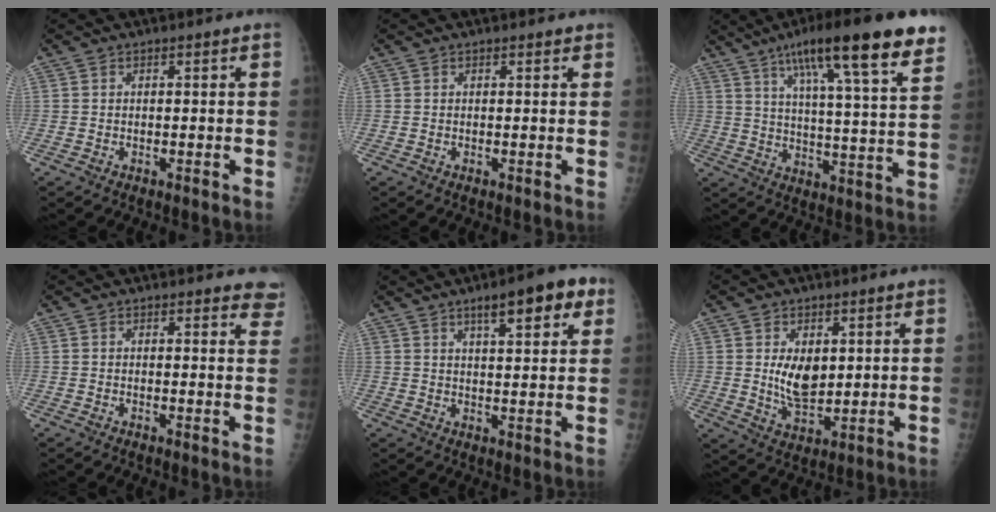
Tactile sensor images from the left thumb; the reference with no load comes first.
{"total": 0.6, "force": [0.5, 0.3, 0.2], "torque": [-0.004, -0.003, 0.004]}
{"total": 21.8, "force": [13.3, 3.2, 16.9], "torque": [-0.241, -0.033, 0.196]}
{"total": 5.0, "force": [4.5, 1.7, 1.5], "torque": [0.014, -0.020, 0.030]}
{"total": 10.5, "force": [5.7, 3.0, 8.3], "torque": [-0.095, -0.012, 0.077]}
{"total": 7.8, "force": [1.7, 4.8, 5.9], "torque": [-0.078, -0.020, 0.043]}